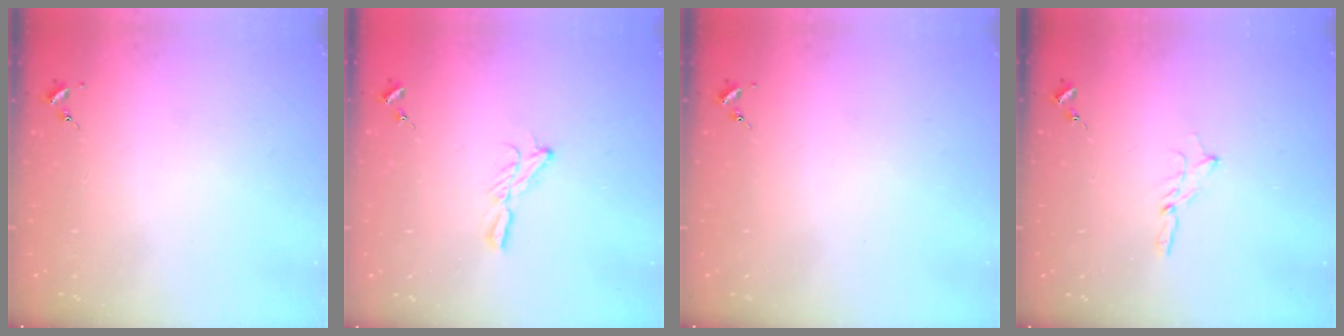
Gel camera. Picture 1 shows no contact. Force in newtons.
{"total": 6.4, "press": 6.4, "slide": 0.4}
{"total": 0.0}
{"total": 2.0, "press": 2.0, "slide": 0.2}